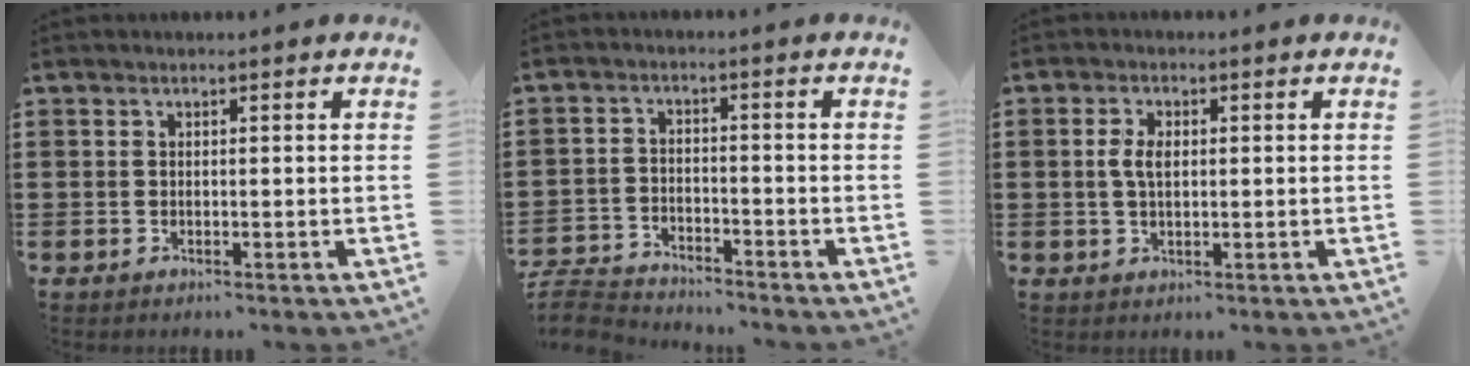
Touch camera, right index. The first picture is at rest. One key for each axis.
{"total": 4.3, "fx": -4.3, "fy": 0.5, "fz": 0.3, "tx": -0.022, "ty": -0.002, "tz": -0.093}
{"total": 3.2, "fx": 0.3, "fy": 1.7, "fz": 2.7, "tx": -0.056, "ty": 0.009, "tz": 0.004}